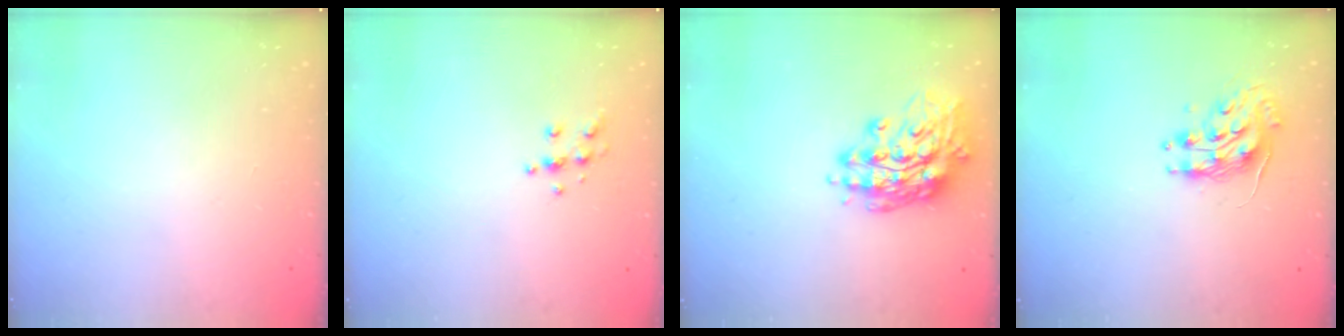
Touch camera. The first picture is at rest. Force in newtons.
{"total": 6.2, "press": 6.2, "slide": 0.6}
{"total": 15.6, "press": 15.3, "slide": 3.5}
{"total": 9.7, "press": 9.7, "slide": 0.8}